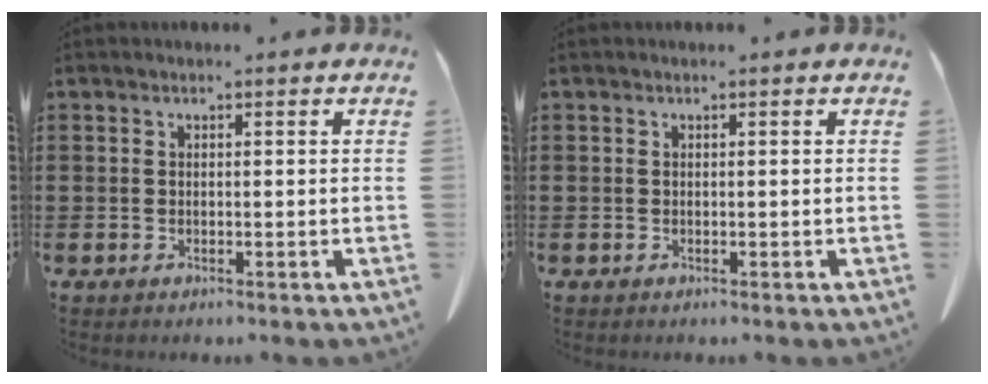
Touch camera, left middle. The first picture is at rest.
{"total": 0.0}